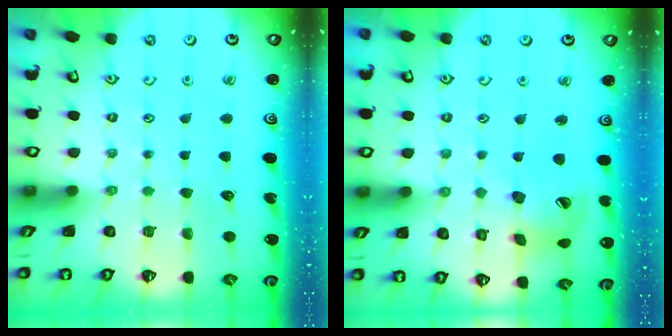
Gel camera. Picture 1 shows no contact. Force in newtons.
{"total": 15.5, "press": 15.2, "slide": 2.5}